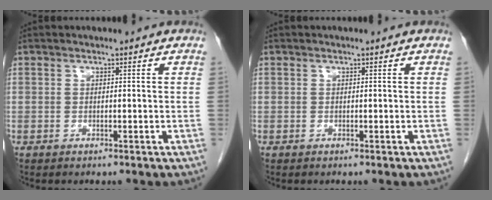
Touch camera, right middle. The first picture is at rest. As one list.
[{"total": 0.0}]